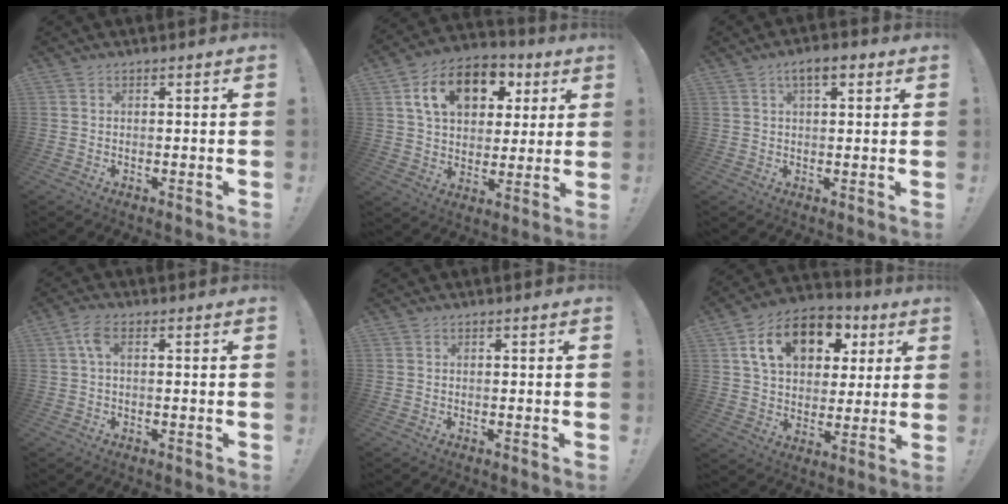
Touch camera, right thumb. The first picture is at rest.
{"total": 16.4, "force": [6.4, 11.2, 10.2], "torque": [-0.160, -0.012, 0.116]}
{"total": 5.5, "force": [2.6, 2.1, 4.4], "torque": [-0.070, 0.001, 0.042]}
{"total": 4.2, "force": [0.8, 1.6, 3.7], "torque": [-0.065, 0.004, 0.014]}
{"total": 0.0}
{"total": 17.1, "force": [6.9, 11.5, 10.6], "torque": [-0.169, -0.015, 0.126]}